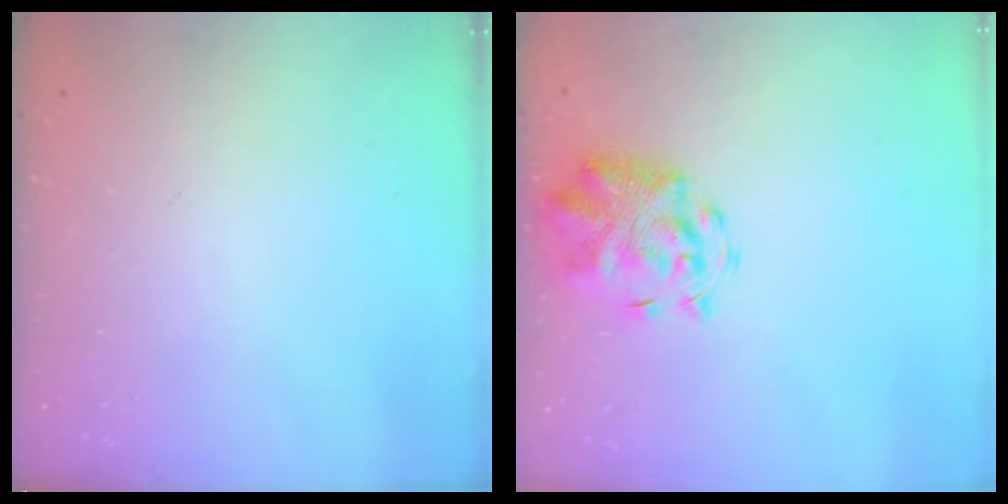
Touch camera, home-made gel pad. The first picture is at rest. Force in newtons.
{"total": 3.7, "press": 3.4, "slide": 1.4}